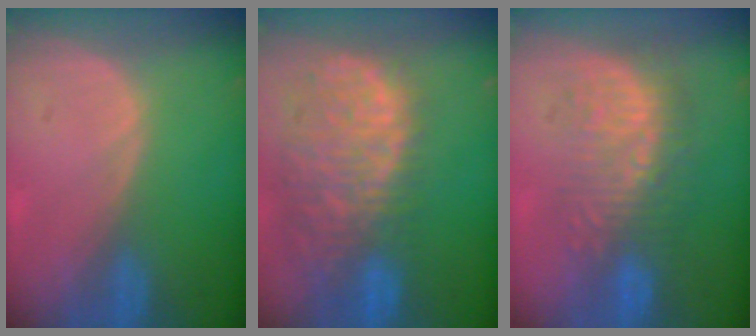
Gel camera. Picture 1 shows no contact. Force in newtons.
{"total": 13.5, "press": 11.1, "slide": 7.8}
{"total": 8.9, "press": 8.7, "slide": 1.9}